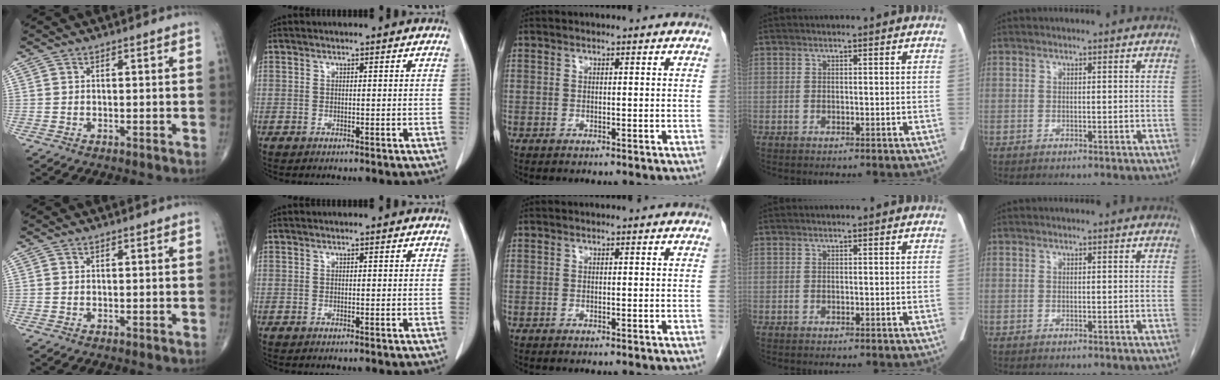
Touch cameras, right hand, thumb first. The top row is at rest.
{}